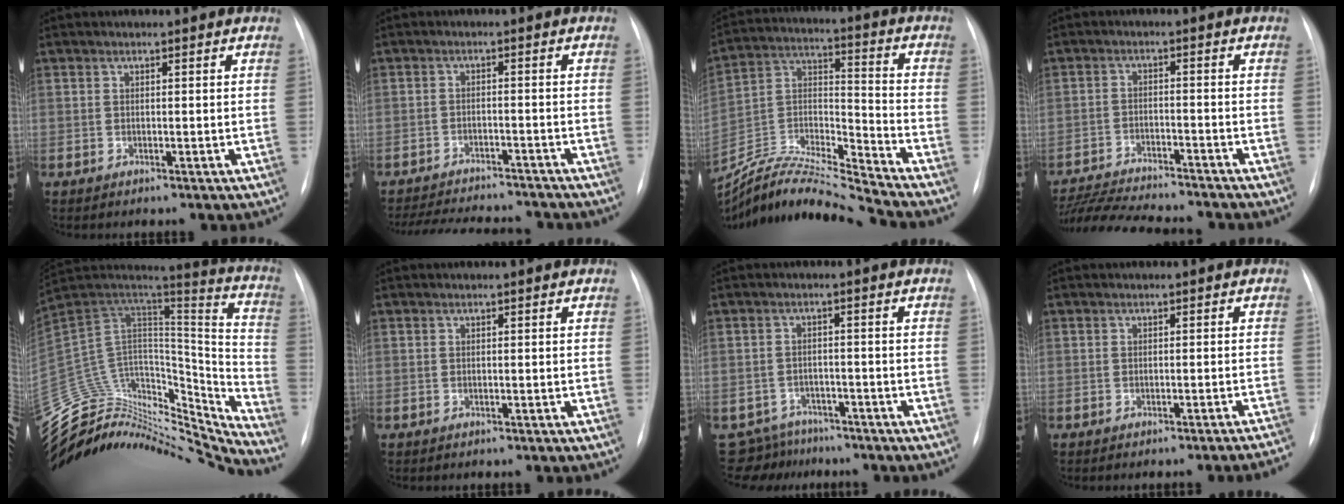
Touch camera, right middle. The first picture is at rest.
{"total": 14.8, "force": [-13.6, 2.9, 5.0], "torque": [-0.104, -0.008, -0.186]}
{"total": 17.4, "force": [-16.6, -1.5, 5.0], "torque": [-0.094, 0.016, -0.303]}
{"total": 15.8, "force": [-14.5, 1.6, 6.1], "torque": [-0.115, -0.017, -0.219]}
{"total": 31.6, "force": [-29.8, 7.5, 7.2], "torque": [-0.137, 0.042, -0.450]}
{"total": 0.0}
{"total": 6.4, "force": [-5.7, 2.8, -0.5], "torque": [0.011, 0.014, -0.083]}
{"total": 5.8, "force": [-5.3, -1.3, 1.8], "torque": [-0.003, -0.006, -0.060]}